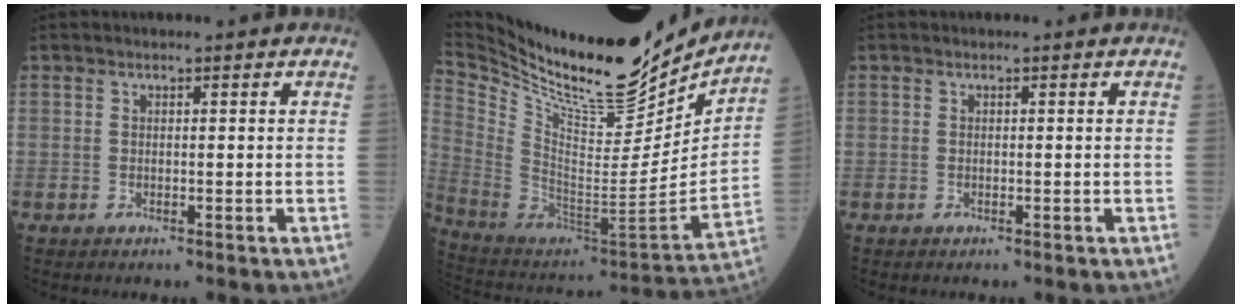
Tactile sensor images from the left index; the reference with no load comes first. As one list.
[{"total": 27.2, "force": [23.3, 5.3, 12.9], "torque": [-0.238, -0.052, 0.374]}, {"total": 0.0}]